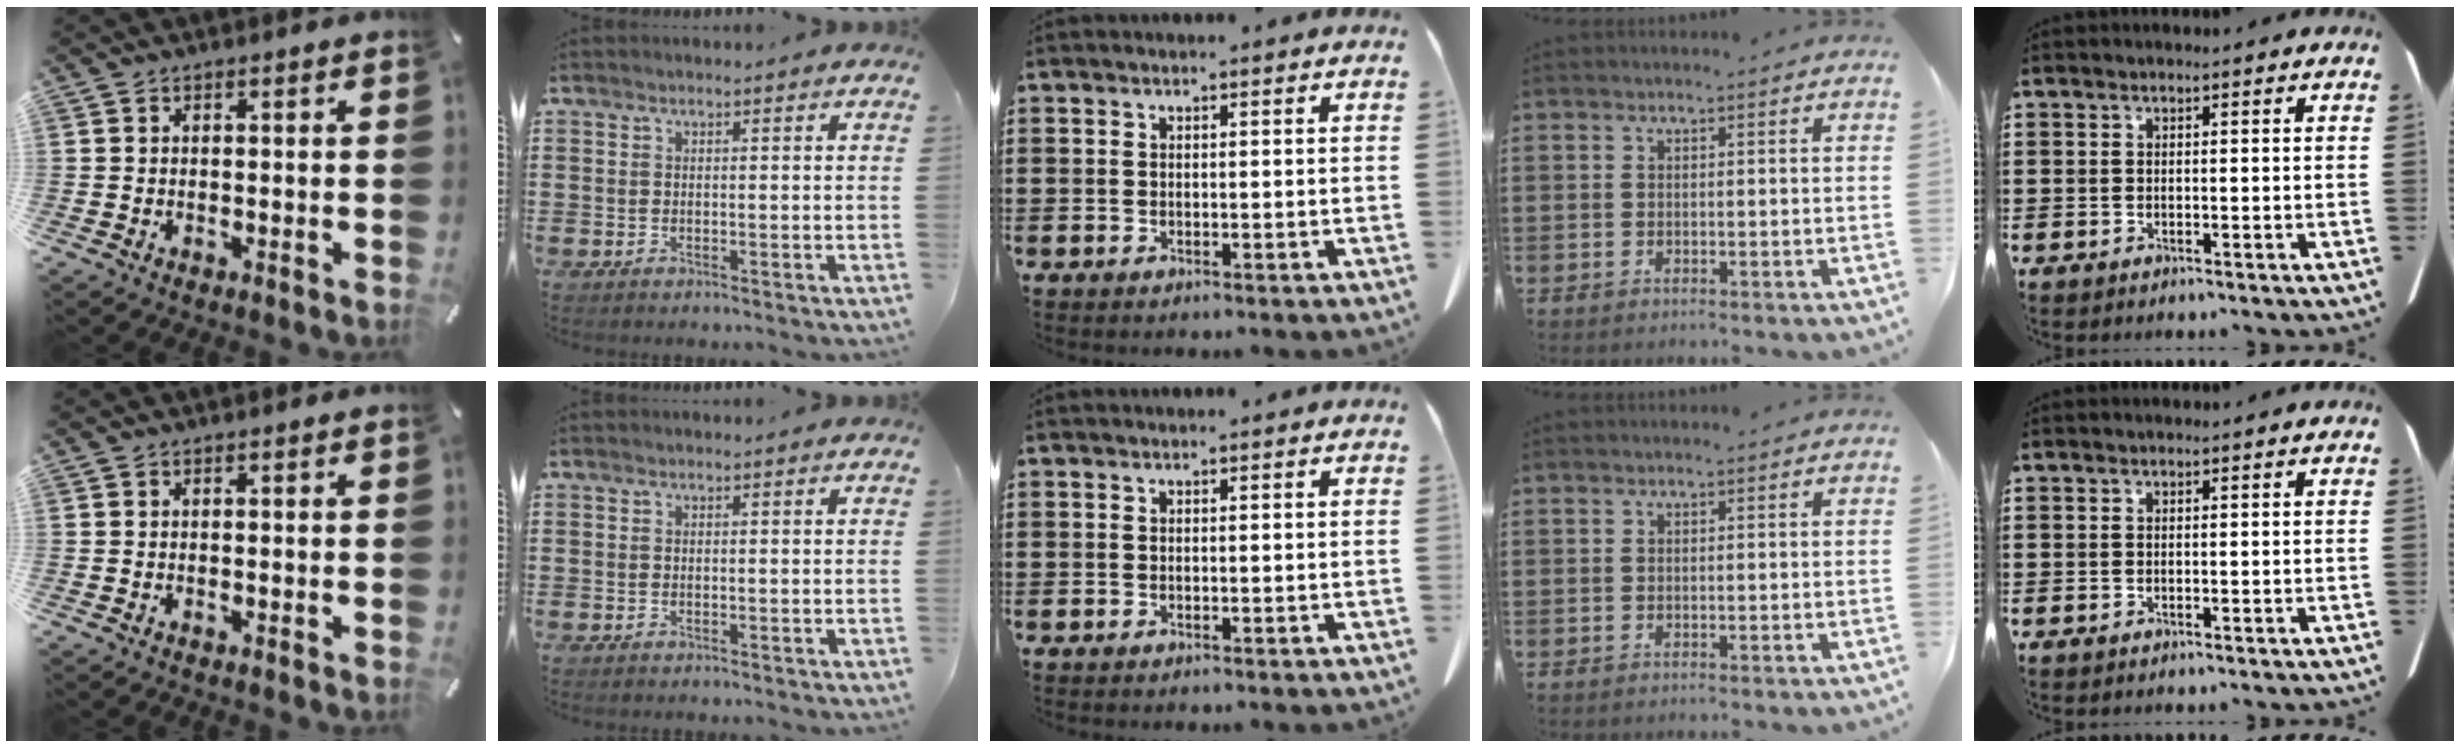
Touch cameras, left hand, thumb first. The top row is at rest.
{}